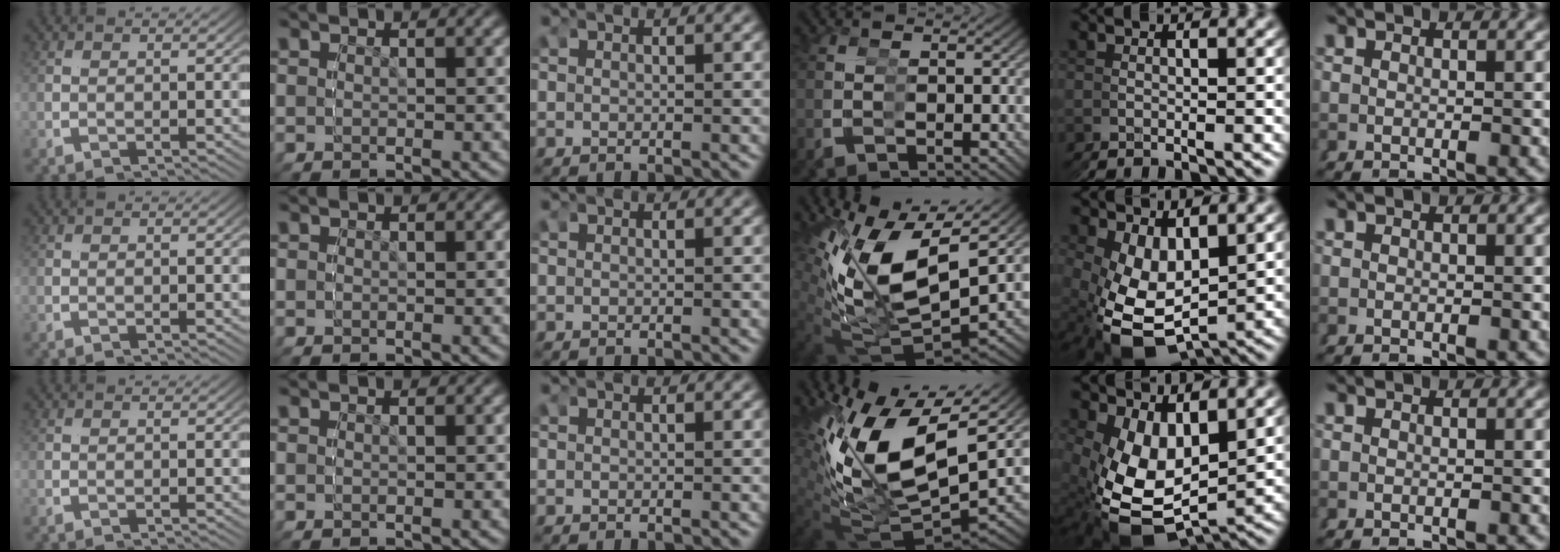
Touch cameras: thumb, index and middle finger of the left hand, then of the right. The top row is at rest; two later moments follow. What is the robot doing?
{"motion": "grasp_and_lifting", "object": "glue stick"}